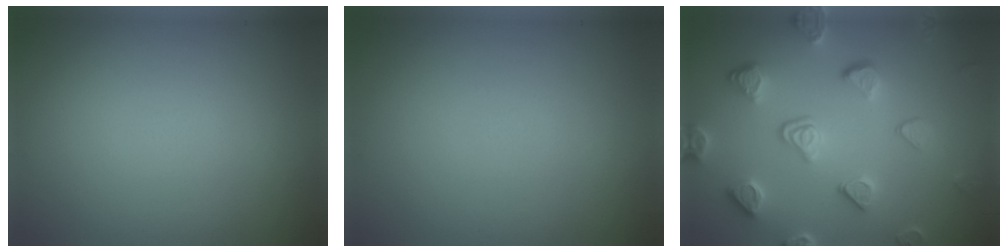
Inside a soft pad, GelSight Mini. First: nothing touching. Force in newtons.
{"total": 0.0}
{"total": 5.4, "press": 4.1, "slide": 3.4}